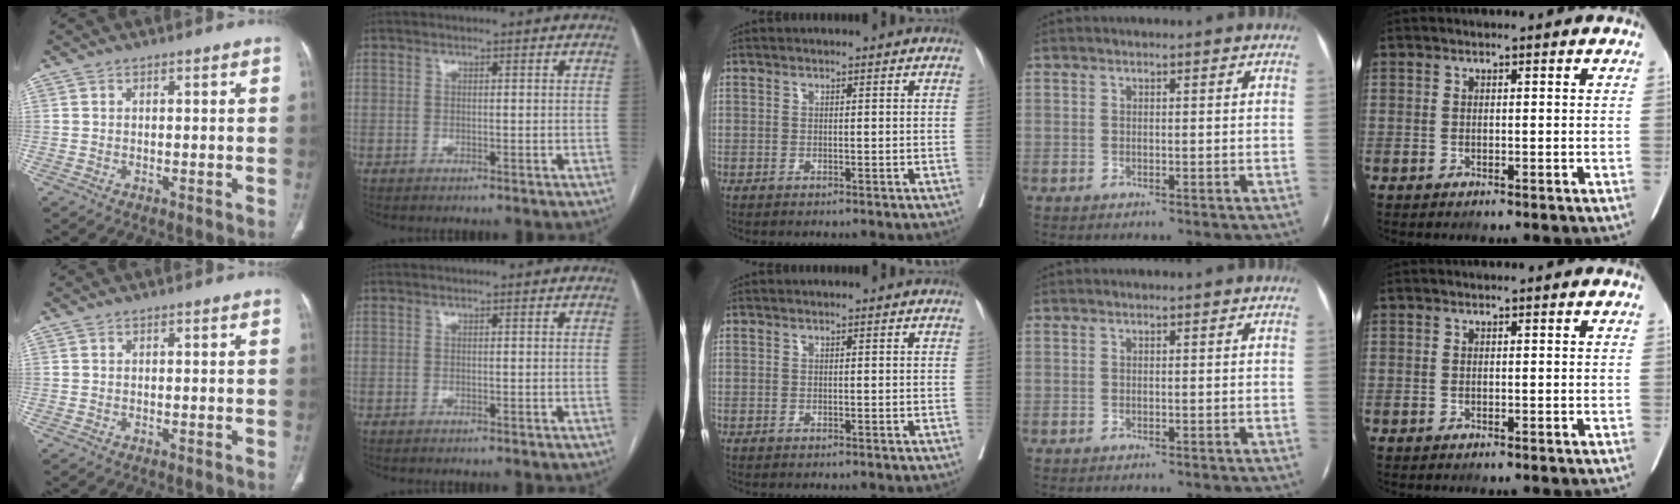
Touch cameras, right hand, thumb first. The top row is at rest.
{}